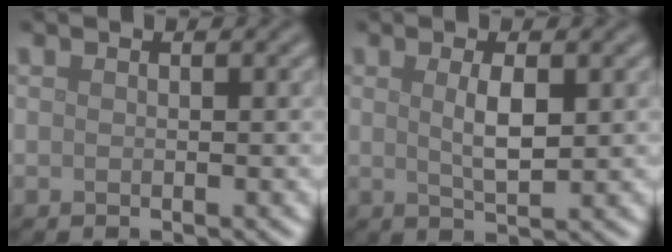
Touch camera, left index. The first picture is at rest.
{"total": 2.7, "force": [0.6, 0.7, 2.5], "torque": [-0.049, -0.001, 0.013]}